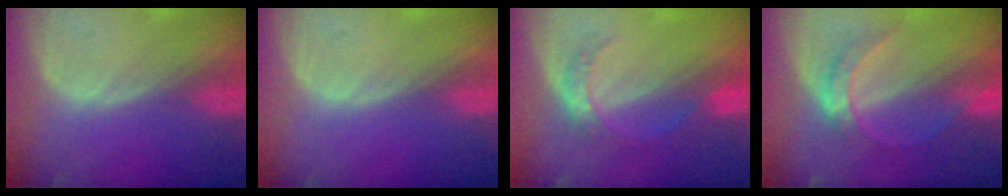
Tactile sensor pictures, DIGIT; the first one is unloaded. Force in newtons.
{"total": 0.0}
{"total": 5.3, "press": 4.8, "slide": 2.2}
{"total": 5.0, "press": 4.9, "slide": 1.2}